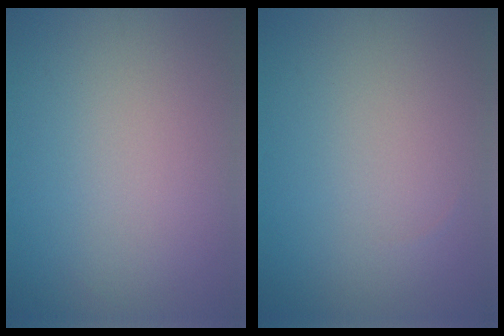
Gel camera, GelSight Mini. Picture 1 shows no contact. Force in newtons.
{"total": 0.0}